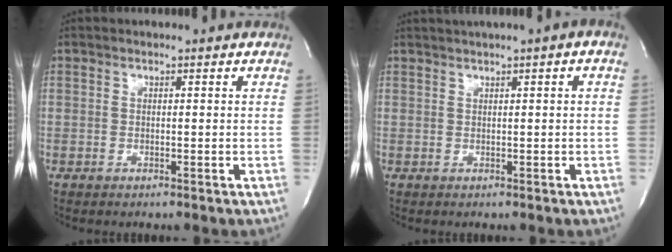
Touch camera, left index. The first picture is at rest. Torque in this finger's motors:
{"motor_torque": [0.09, -0.32, 0.79, 0.18]}